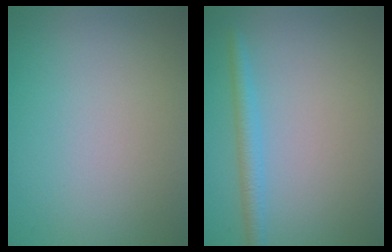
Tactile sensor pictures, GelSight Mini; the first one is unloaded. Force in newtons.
{"total": 2.2, "press": 2.2, "slide": 0.2}